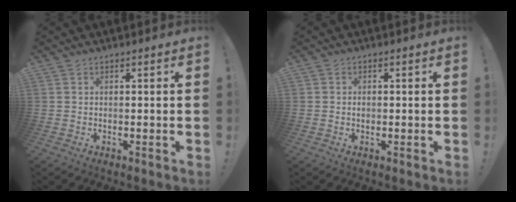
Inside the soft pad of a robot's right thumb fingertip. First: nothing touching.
{"total": 0.7, "force": [0.1, 0.7, 0.0], "torque": [0.007, 0.001, -0.001]}